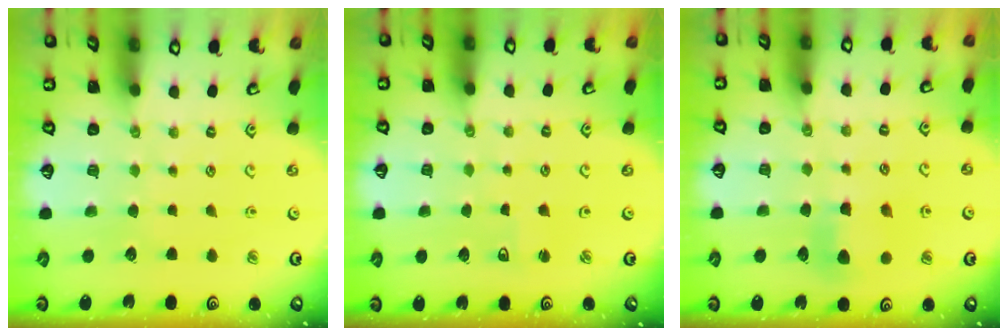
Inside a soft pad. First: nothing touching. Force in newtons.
{"total": 2.2, "press": 2.1, "slide": 0.6}
{"total": 5.8, "press": 5.8, "slide": 0.4}